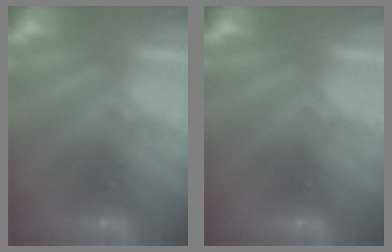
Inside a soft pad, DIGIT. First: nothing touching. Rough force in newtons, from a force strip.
{"total": 0.0}